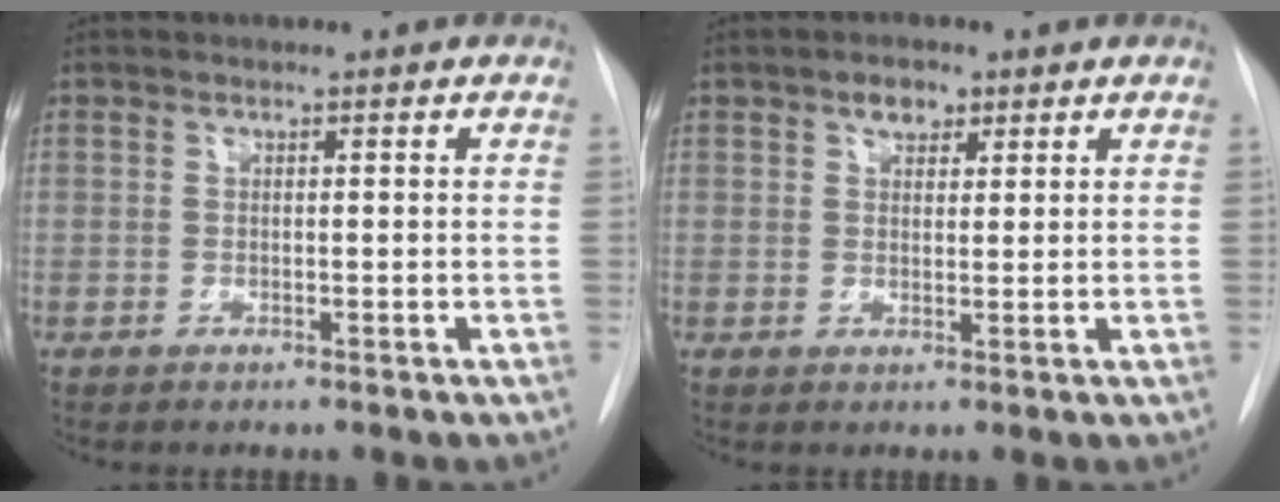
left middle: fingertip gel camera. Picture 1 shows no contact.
{"total": 2.7, "force": [1.6, 1.6, 1.4], "torque": [-0.025, 0.006, 0.026]}